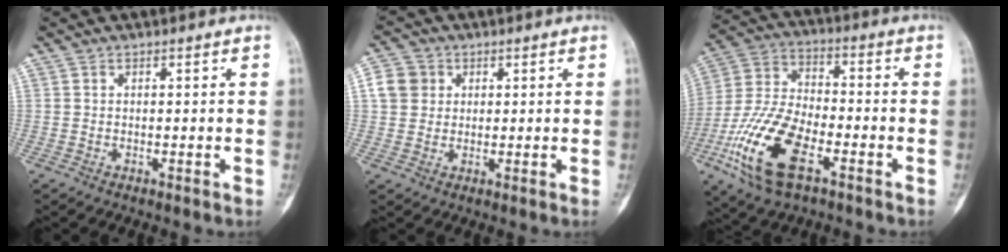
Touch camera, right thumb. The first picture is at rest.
{"total": 5.2, "force": [1.3, 4.8, 1.7], "torque": [-0.018, 0.005, 0.020]}
{"total": 17.7, "force": [-7.5, 8.5, 13.6], "torque": [-0.280, 0.021, -0.143]}